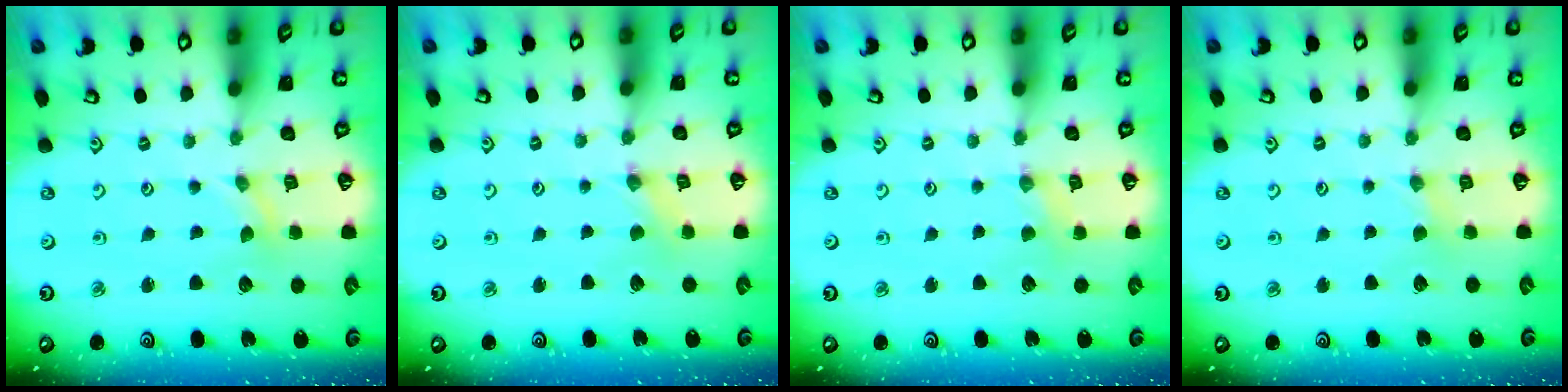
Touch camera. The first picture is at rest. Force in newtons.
{"total": 0.0}
{"total": 2.4, "press": 2.4, "slide": 0.5}
{"total": 1.7, "press": 1.6, "slide": 0.4}